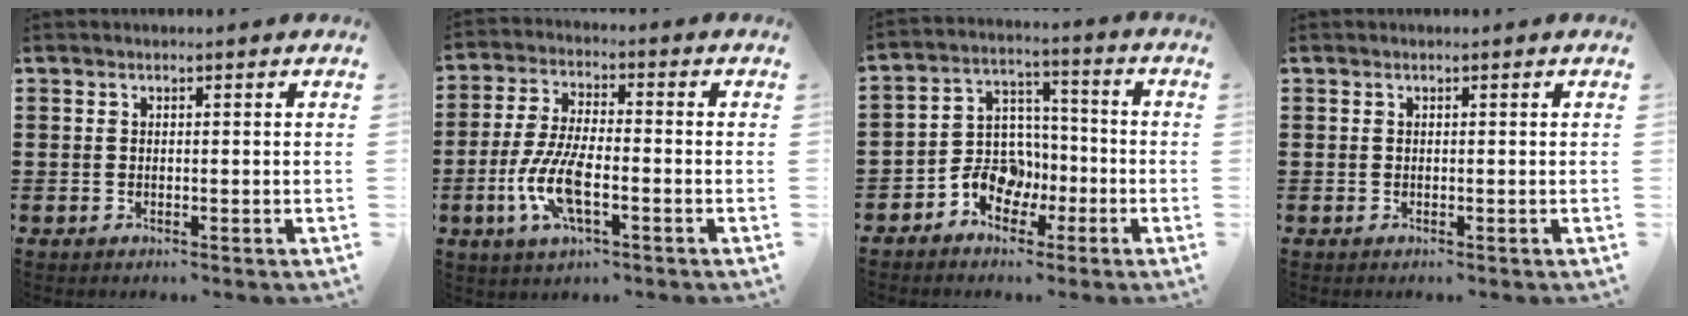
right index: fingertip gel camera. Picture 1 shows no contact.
{"total": 9.0, "force": [-3.1, 3.1, 7.8], "torque": [-0.182, -0.017, -0.062]}
{"total": 7.6, "force": [-3.2, 6.1, 3.2], "torque": [-0.077, 0.021, -0.058]}
{"total": 0.0}